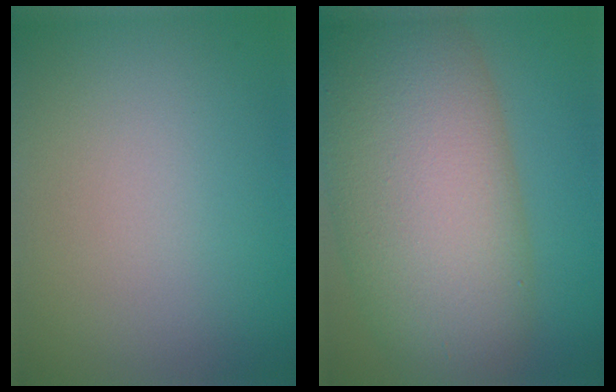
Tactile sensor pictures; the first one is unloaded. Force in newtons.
{"total": 13.4, "press": 13.3, "slide": 0.8}